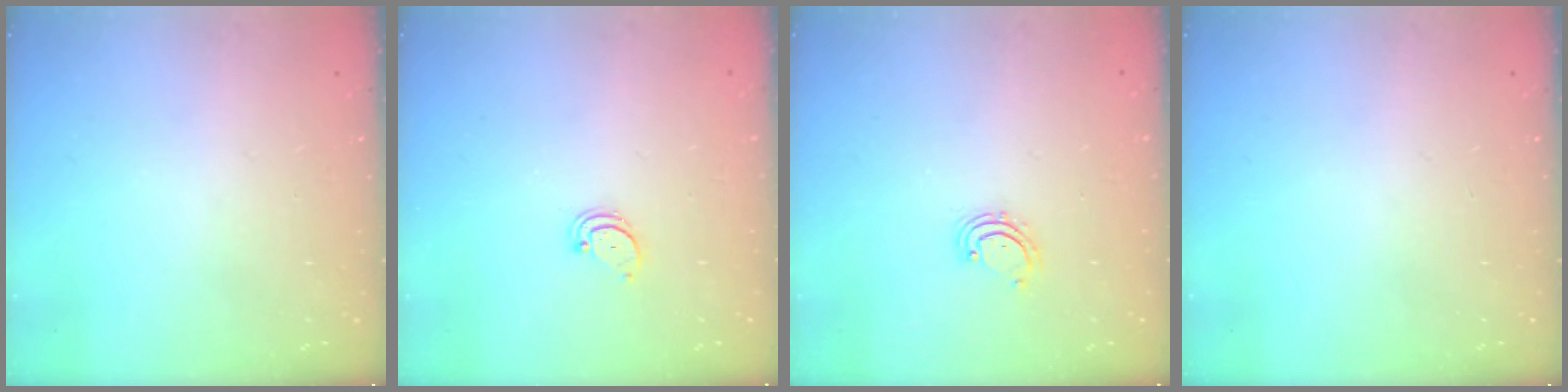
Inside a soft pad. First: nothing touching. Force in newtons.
{"total": 1.9, "press": 1.9, "slide": 0.2}
{"total": 2.7, "press": 2.6, "slide": 0.5}
{"total": 0.0}